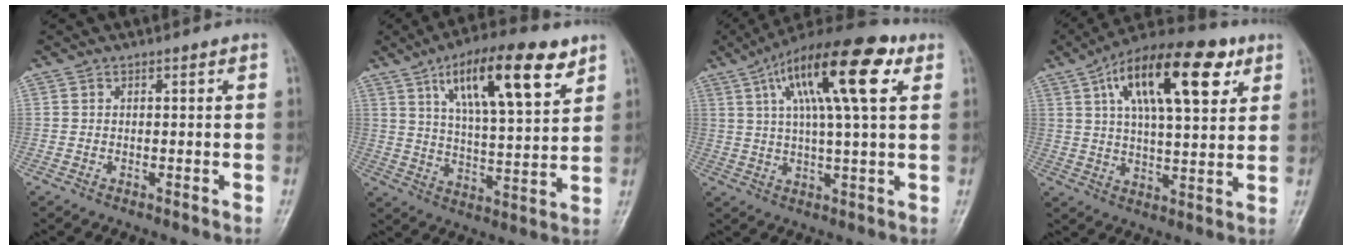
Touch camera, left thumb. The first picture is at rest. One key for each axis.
{"total": 18.0, "fx": 9.4, "fy": 5.6, "fz": 14.3, "tx": -0.209, "ty": -0.031, "tz": 0.155}
{"total": 18.3, "fx": 7.0, "fy": 5.0, "fz": 16.2, "tx": -0.260, "ty": 0.010, "tz": 0.109}
{"total": 19.7, "fx": 8.4, "fy": 7.9, "fz": 16.0, "tx": -0.242, "ty": -0.004, "tz": 0.133}